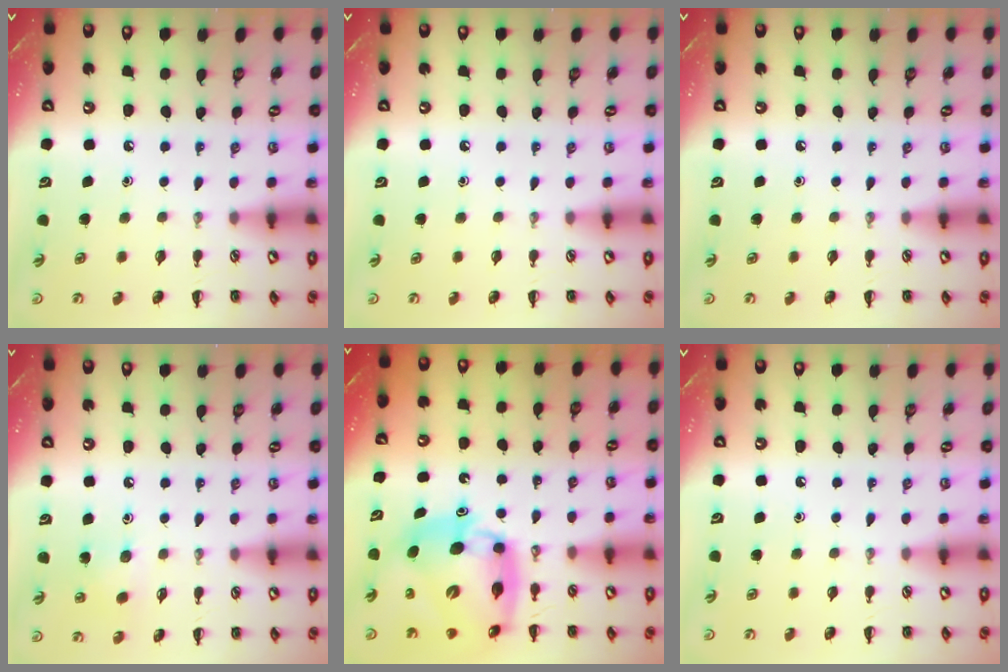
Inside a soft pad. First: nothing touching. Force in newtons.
{"total": 0.0}
{"total": 0.0}
{"total": 3.8, "press": 3.6, "slide": 1.2}
{"total": 14.0, "press": 13.4, "slide": 4.1}
{"total": 0.0}